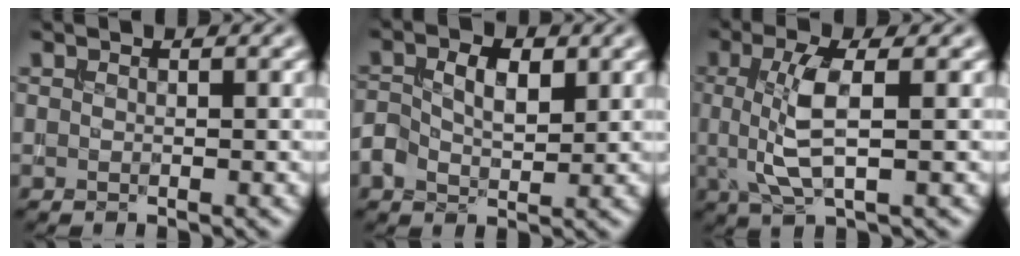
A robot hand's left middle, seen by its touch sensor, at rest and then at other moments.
{"total": 3.5, "force": [0.3, 2.2, 2.7], "torque": [-0.052, 0.003, 0.003]}
{"total": 4.7, "force": [0.1, 1.3, 4.5], "torque": [-0.099, 0.003, 0.003]}